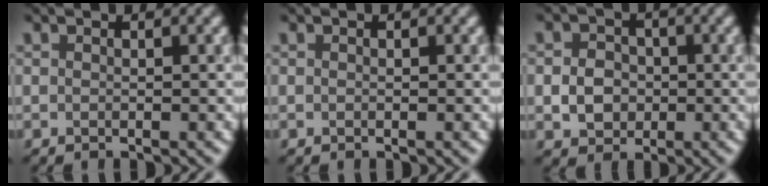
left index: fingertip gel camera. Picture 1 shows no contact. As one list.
[{"total": 0.0}, {"total": 3.2, "force": [-0.4, 2.7, 1.6], "torque": [-0.027, -0.001, -0.012]}]